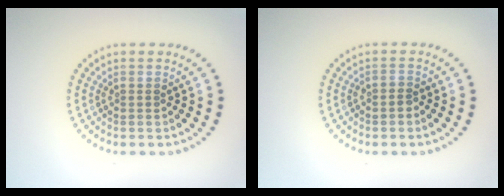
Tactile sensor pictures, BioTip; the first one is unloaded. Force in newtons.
{"total": 0.7, "press": 0.4, "slide": 0.6}